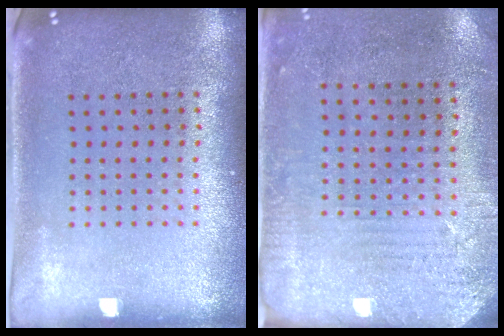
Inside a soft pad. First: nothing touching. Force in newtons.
{"total": 2.9, "press": 2.4, "slide": 1.6}